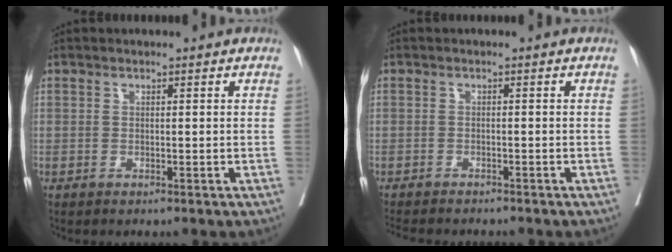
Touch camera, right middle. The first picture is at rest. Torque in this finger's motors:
{"motor_torque": [0.98, -1.16, 0.09, 0.07]}